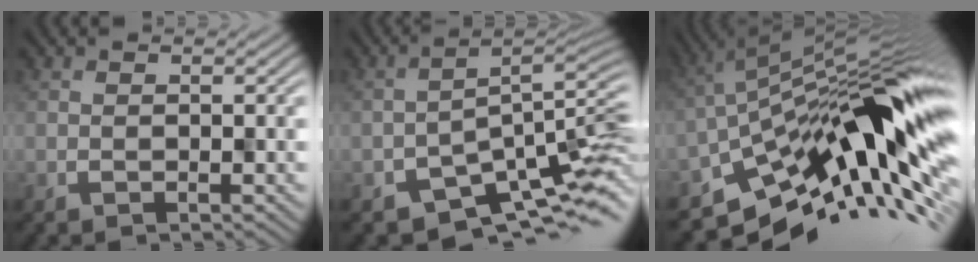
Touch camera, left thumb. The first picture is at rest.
{"total": 6.8, "force": [-4.5, 2.1, 4.7], "torque": [-0.069, -0.017, -0.074]}
{"total": 14.0, "force": [-4.1, 4.9, 12.5], "torque": [-0.191, 0.009, -0.092]}